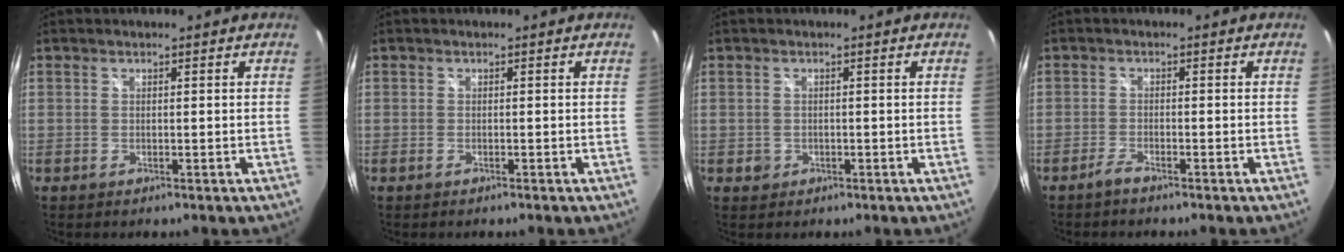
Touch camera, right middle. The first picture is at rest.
{"total": 0.5, "force": [-0.4, 0.1, 0.2], "torque": [-0.004, -0.001, -0.009]}
{"total": 1.6, "force": [-0.5, 1.5, 0.3], "torque": [-0.007, -0.002, -0.006]}
{"total": 1.9, "force": [-1.7, 0.2, 0.8], "torque": [-0.026, -0.002, -0.036]}